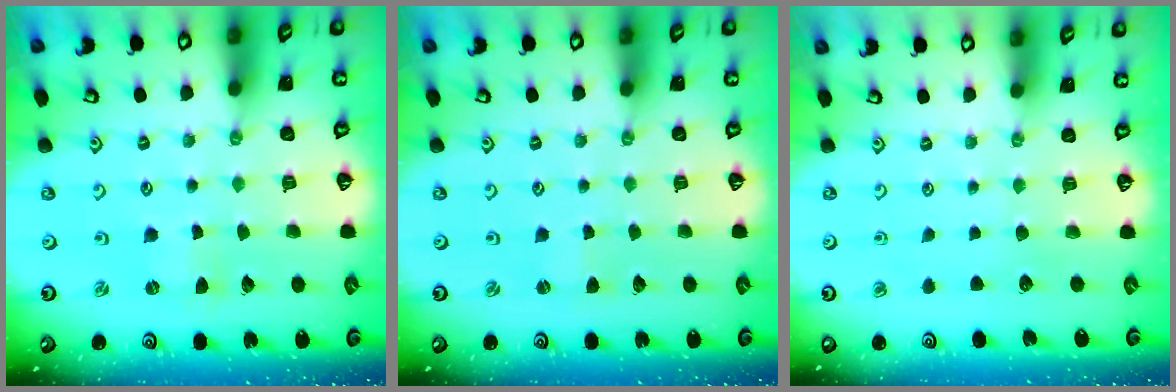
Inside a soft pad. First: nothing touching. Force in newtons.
{"total": 0.7, "press": 0.7, "slide": 0.1}
{"total": 0.0}